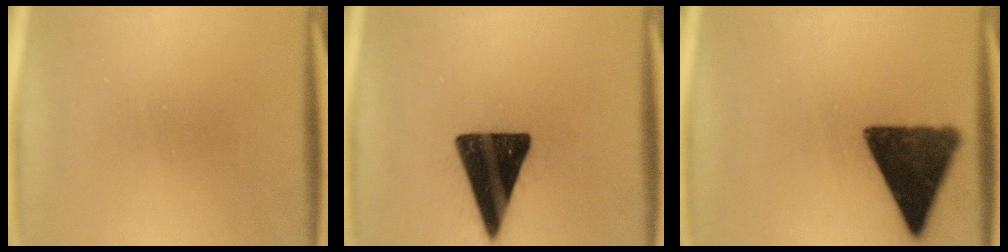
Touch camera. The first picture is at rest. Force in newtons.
{"total": 18.3}
{"total": 13.2}